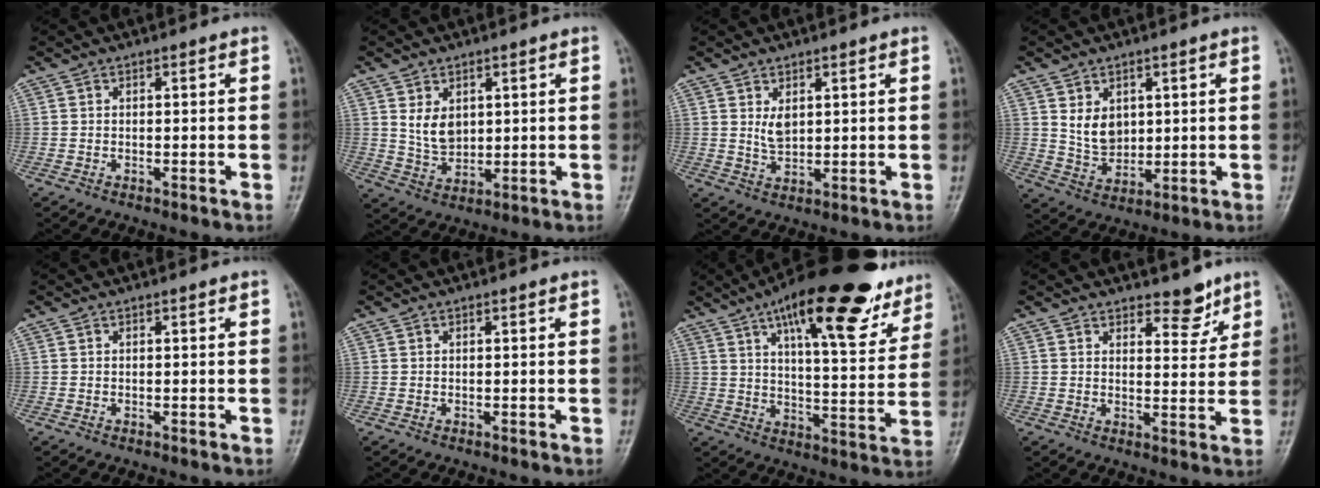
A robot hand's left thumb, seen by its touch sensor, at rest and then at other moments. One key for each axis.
{"total": 6.1, "fx": 1.8, "fy": 4.3, "fz": 3.8, "tx": -0.047, "ty": -0.018, "tz": 0.042}
{"total": 3.7, "fx": 1.3, "fy": 2.3, "fz": 2.7, "tx": -0.036, "ty": -0.014, "tz": 0.028}
{"total": 6.7, "fx": 1.9, "fy": 5.0, "fz": 4.0, "tx": -0.044, "ty": -0.020, "tz": 0.047}
{"total": 0.0}
{"total": 0.0}
{"total": 24.5, "fx": 14.9, "fy": 8.2, "fz": 17.6, "tx": -0.223, "ty": -0.034, "tz": 0.220}
{"total": 5.3, "fx": 3.9, "fy": 2.5, "fz": 2.4, "tx": -0.006, "ty": -0.028, "tz": 0.056}